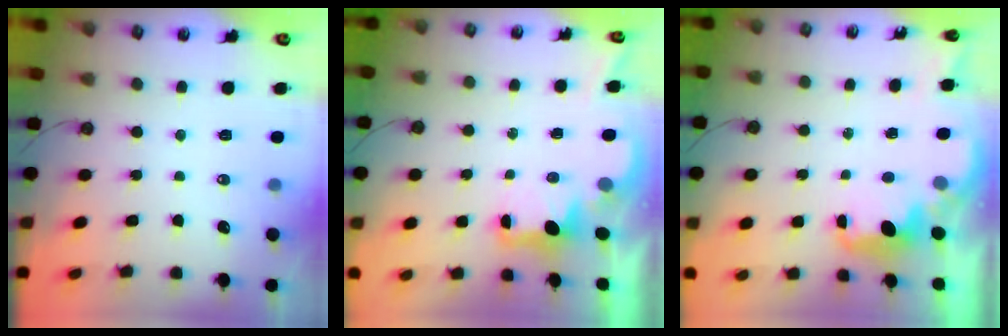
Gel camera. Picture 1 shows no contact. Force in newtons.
{"total": 2.1, "press": 2.0, "slide": 0.8}
{"total": 2.7, "press": 2.7, "slide": 0.5}